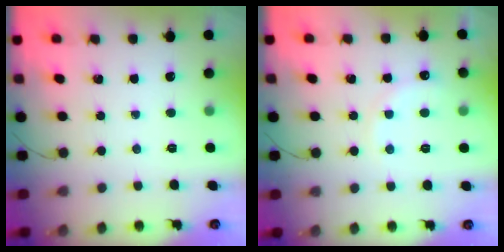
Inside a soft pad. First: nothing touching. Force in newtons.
{"total": 7.9, "press": 7.7, "slide": 1.6}